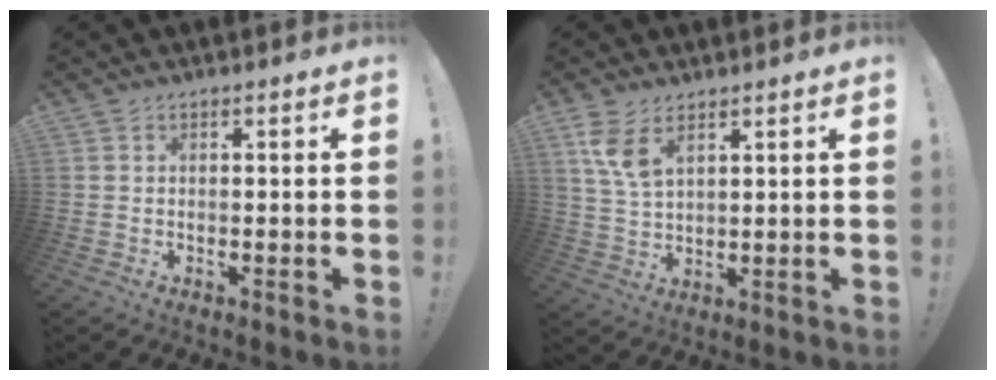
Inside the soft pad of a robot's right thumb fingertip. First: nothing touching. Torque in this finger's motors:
{"motor_torque": [0.23, 0.29, 0.25, 0.15, 0.10]}